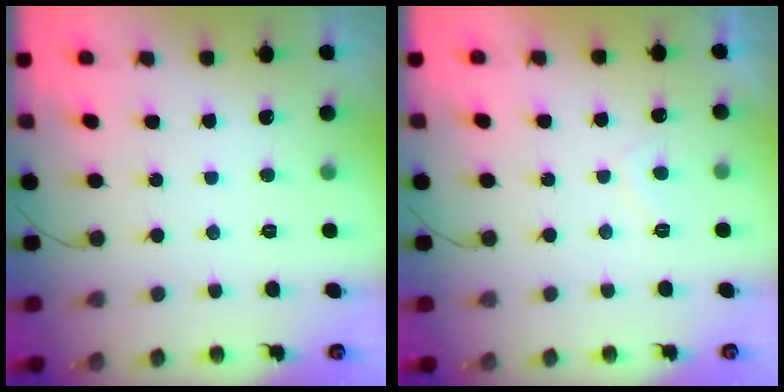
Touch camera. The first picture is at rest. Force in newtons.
{"total": 1.8, "press": 1.6, "slide": 0.8}